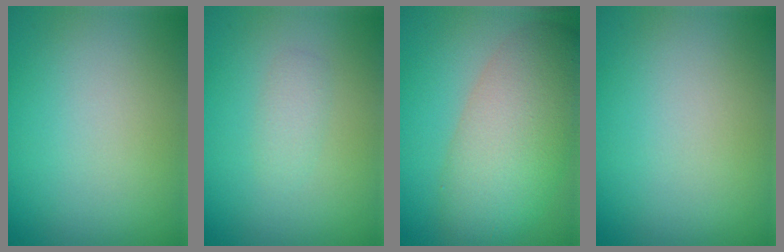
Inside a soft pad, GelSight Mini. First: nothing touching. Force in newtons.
{"total": 1.2, "press": 1.2, "slide": 0.1}
{"total": 8.2, "press": 8.2, "slide": 0.5}
{"total": 0.0}